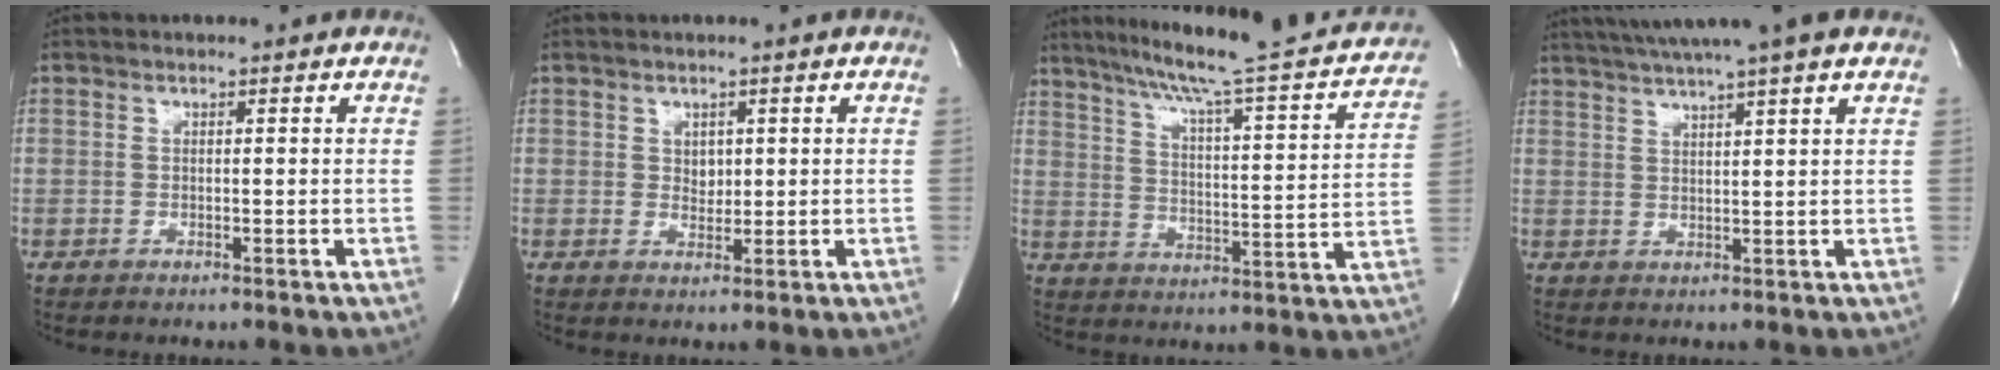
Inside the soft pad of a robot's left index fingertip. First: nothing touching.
{"total": 1.7, "force": [0.2, 1.3, 1.1], "torque": [-0.014, -0.005, 0.006]}
{"total": 25.5, "force": [21.9, 2.0, 12.9], "torque": [-0.200, -0.024, 0.280]}
{"total": 11.6, "force": [9.3, -0.8, 6.9], "torque": [-0.122, 0.024, 0.124]}